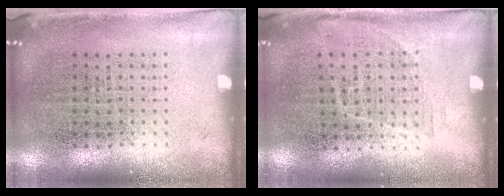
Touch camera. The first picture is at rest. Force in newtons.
{"total": 1.1, "press": 0.9, "slide": 0.6}